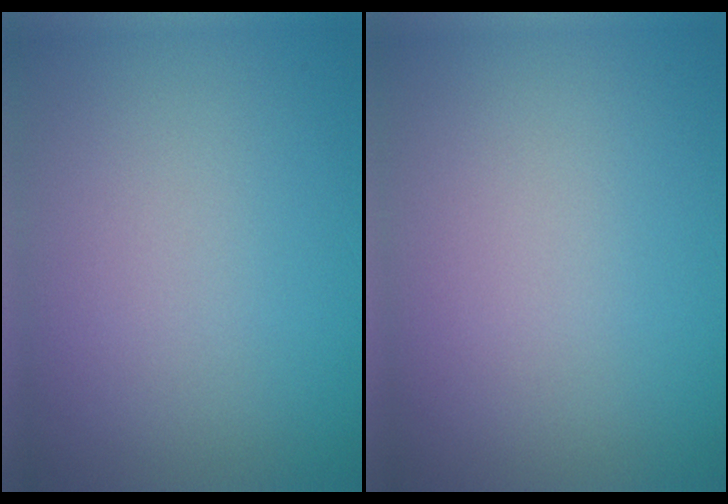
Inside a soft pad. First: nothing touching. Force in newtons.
{"total": 0.0}